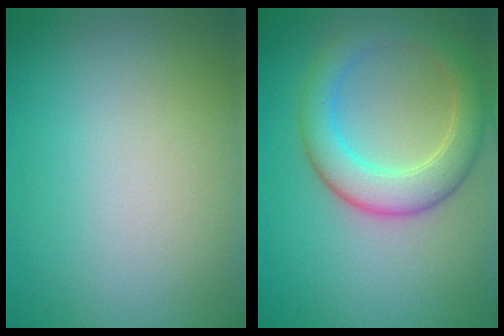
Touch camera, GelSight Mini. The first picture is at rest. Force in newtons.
{"total": 5.1, "press": 5.1, "slide": 0.3}